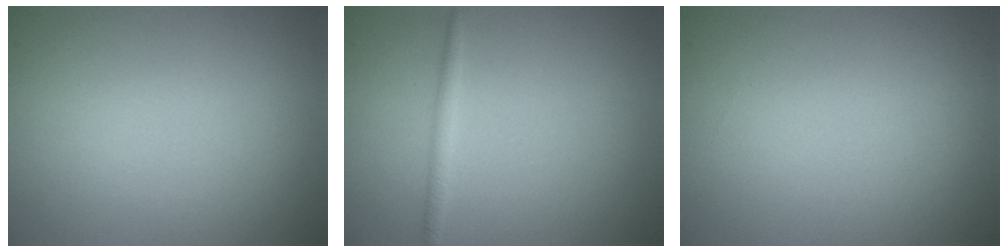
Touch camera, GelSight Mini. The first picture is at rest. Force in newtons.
{"total": 1.1, "press": 1.1, "slide": 0.1}
{"total": 0.0}